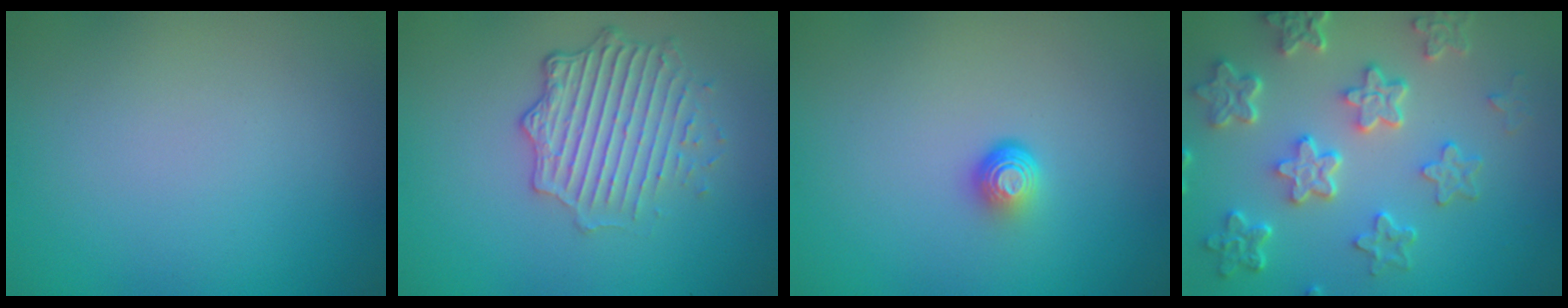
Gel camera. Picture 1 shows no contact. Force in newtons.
{"total": 4.9, "press": 3.6, "slide": 3.4}
{"total": 1.9, "press": 1.1, "slide": 1.5}
{"total": 6.2, "press": 4.6, "slide": 4.2}